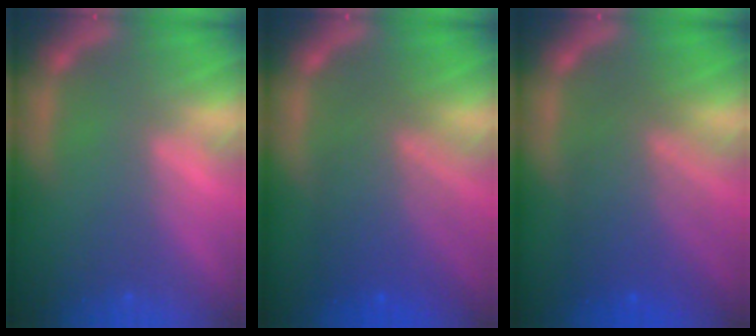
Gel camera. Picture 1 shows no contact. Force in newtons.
{"total": 7.0}
{"total": 7.0}